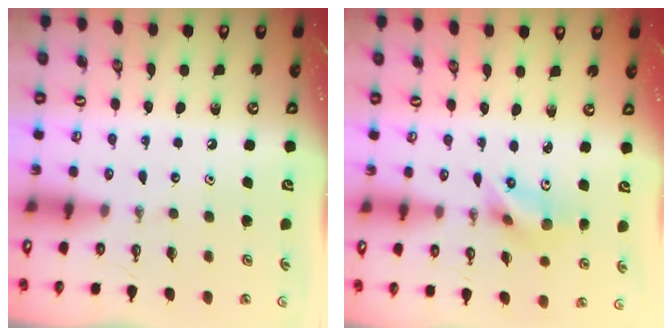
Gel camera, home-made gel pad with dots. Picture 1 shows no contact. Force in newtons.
{"total": 6.3, "press": 5.5, "slide": 3.1}